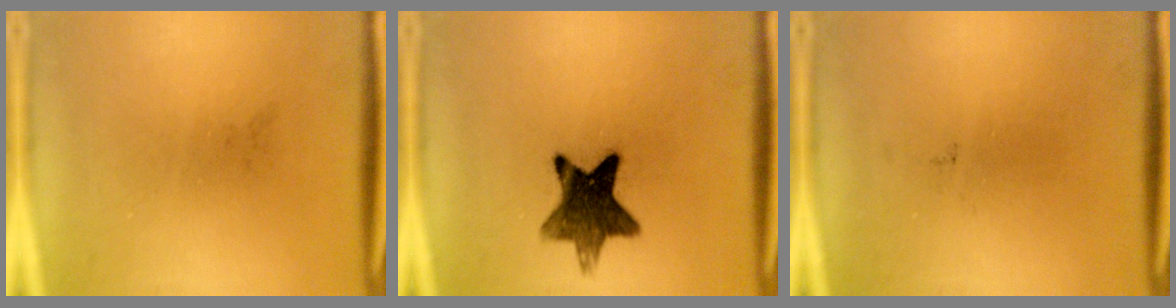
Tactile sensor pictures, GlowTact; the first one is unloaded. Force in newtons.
{"total": 11.4}
{"total": 0.0}